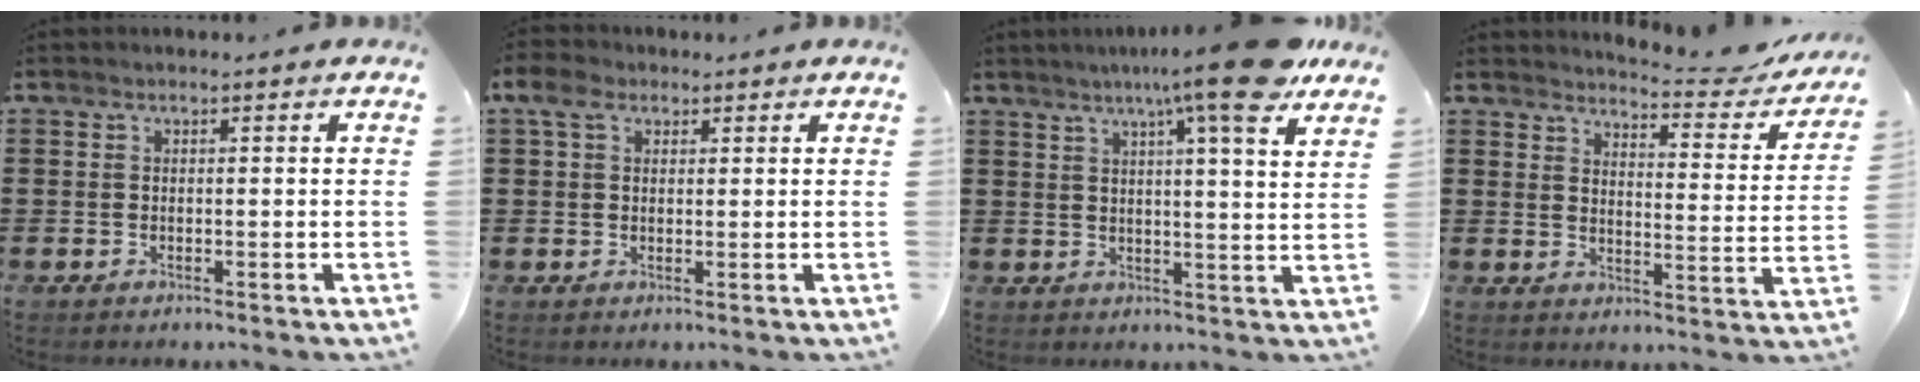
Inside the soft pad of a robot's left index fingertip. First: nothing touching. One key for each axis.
{"total": 4.3, "fx": 2.1, "fy": 2.9, "fz": 2.4, "tx": -0.057, "ty": 0.016, "tz": 0.037}
{"total": 11.7, "fx": 8.4, "fy": 0.2, "fz": 8.2, "tx": -0.140, "ty": -0.028, "tz": 0.134}
{"total": 4.3, "fx": 4.0, "fy": 0.1, "fz": 1.3, "tx": -0.033, "ty": -0.034, "tz": 0.062}